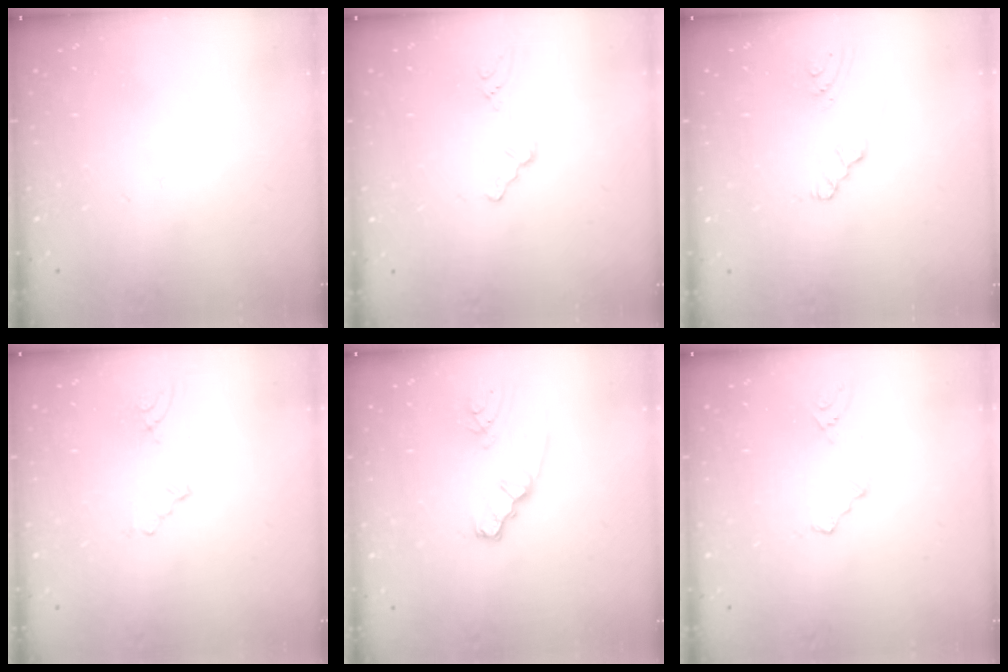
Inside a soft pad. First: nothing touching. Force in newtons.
{"total": 1.0, "press": 0.9, "slide": 0.2}
{"total": 1.6, "press": 1.6, "slide": 0.3}
{"total": 5.1, "press": 4.4, "slide": 2.7}
{"total": 2.0, "press": 2.0, "slide": 0.4}
{"total": 5.7, "press": 5.5, "slide": 1.6}